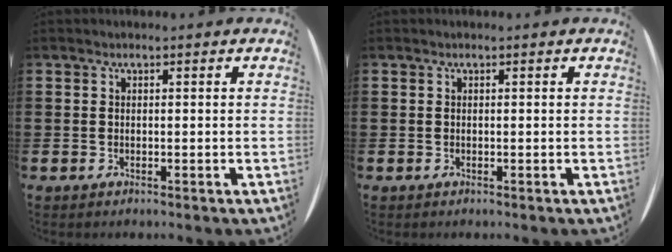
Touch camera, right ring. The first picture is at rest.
{"total": 0.0}